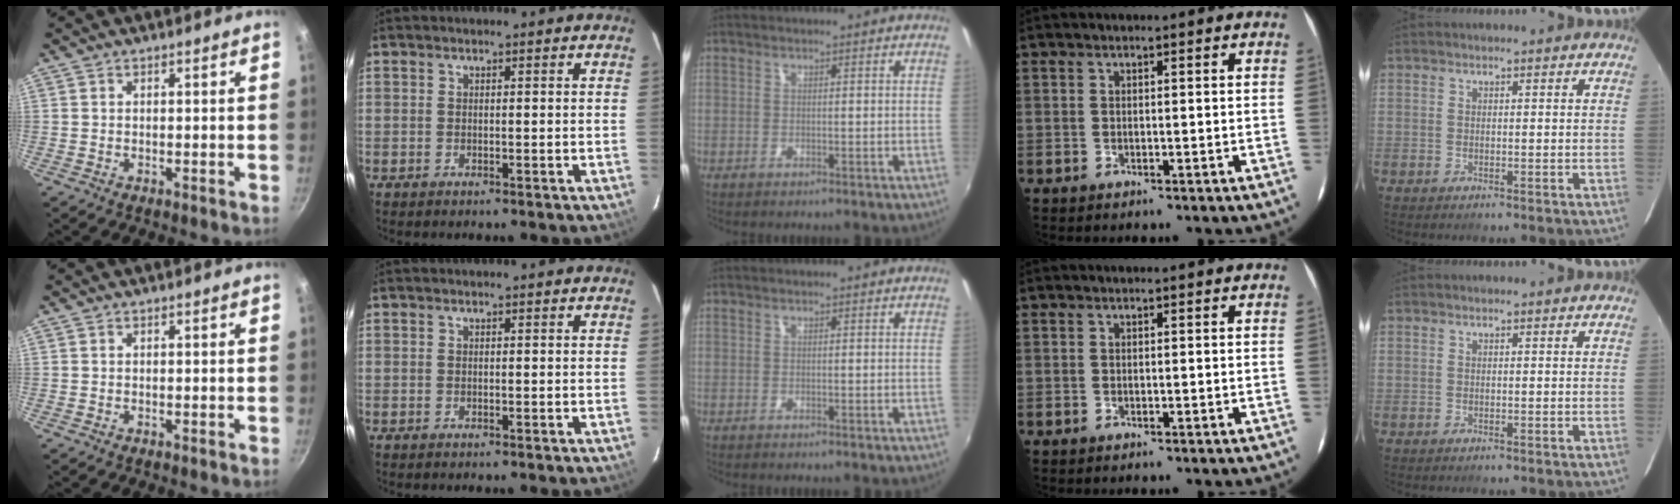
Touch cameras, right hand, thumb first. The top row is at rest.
{}